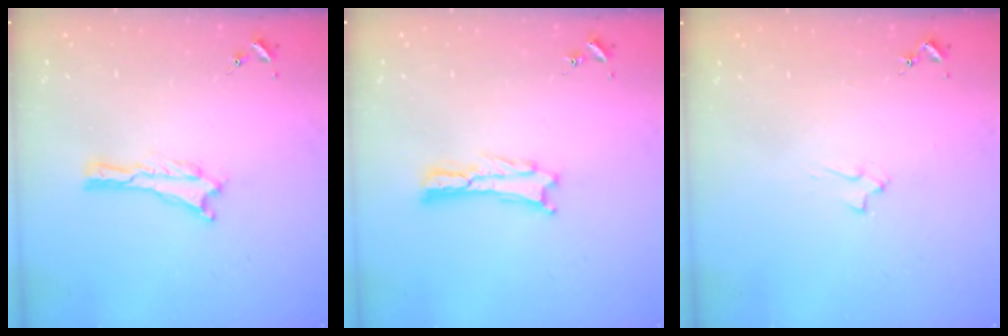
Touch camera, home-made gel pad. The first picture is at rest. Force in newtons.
{"total": 0.7, "press": 0.7, "slide": 0.2}
{"total": 2.1, "press": 2.1, "slide": 0.3}